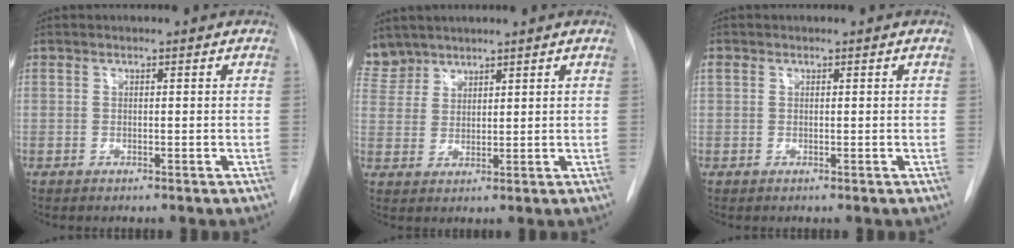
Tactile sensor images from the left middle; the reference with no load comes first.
{"total": 5.6, "force": [5.0, 2.4, -0.1], "torque": [0.004, 0.008, 0.107]}
{"total": 0.7, "force": [0.3, 0.5, 0.3], "torque": [-0.007, 0.013, 0.006]}